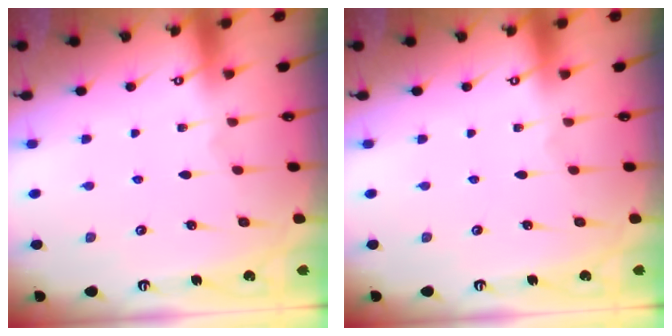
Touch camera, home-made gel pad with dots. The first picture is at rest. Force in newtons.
{"total": 0.0}